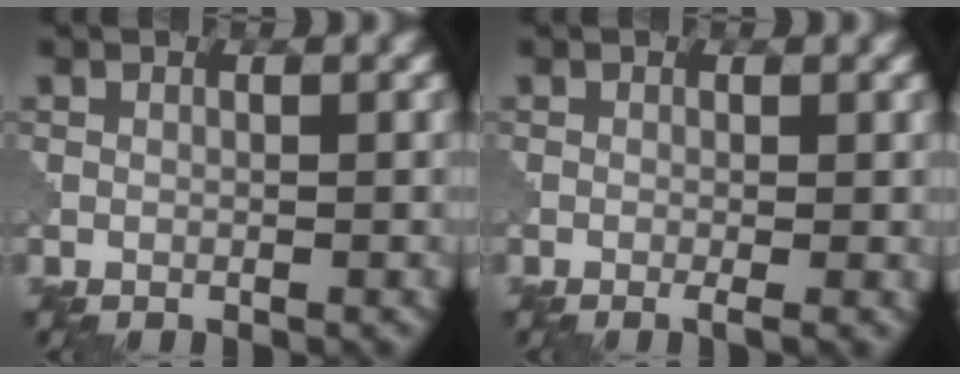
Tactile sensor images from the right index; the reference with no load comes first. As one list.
[{"total": 1.3, "force": [-0.4, 0.2, 1.2], "torque": [-0.020, -0.006, -0.008]}]